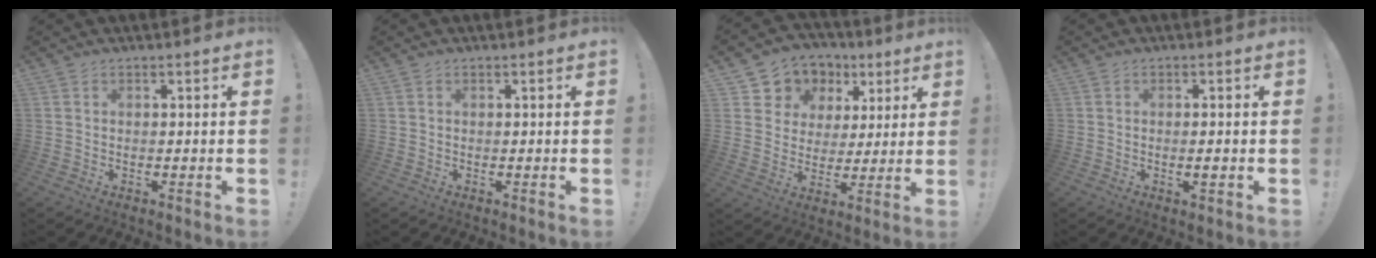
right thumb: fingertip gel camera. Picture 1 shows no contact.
{"total": 0.0}
{"total": 8.9, "force": [4.0, 7.8, 1.7], "torque": [-0.030, -0.030, 0.083]}
{"total": 2.4, "force": [-0.6, 0.0, 2.4], "torque": [-0.039, 0.000, -0.010]}